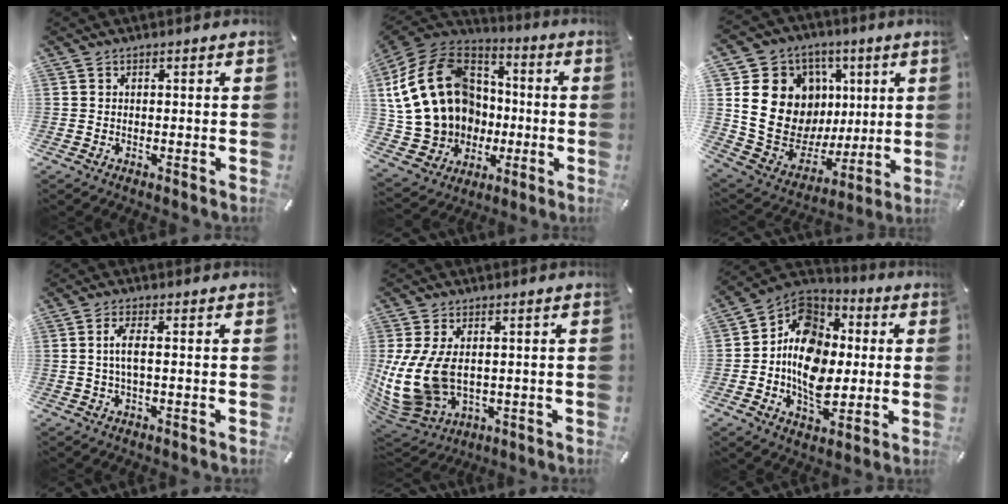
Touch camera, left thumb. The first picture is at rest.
{"total": 22.6, "force": [1.3, 19.3, 11.6], "torque": [-0.255, -0.003, 0.049]}
{"total": 19.5, "force": [4.4, 16.9, 8.7], "torque": [-0.150, -0.041, 0.112]}
{"total": 4.4, "force": [0.2, 1.3, 4.2], "torque": [-0.087, -0.001, -0.001]}
{"total": 13.0, "force": [0.8, 9.2, 9.0], "torque": [-0.219, -0.010, 0.016]}
{"total": 15.9, "force": [-1.6, 12.4, 9.9], "torque": [-0.190, 0.007, -0.034]}